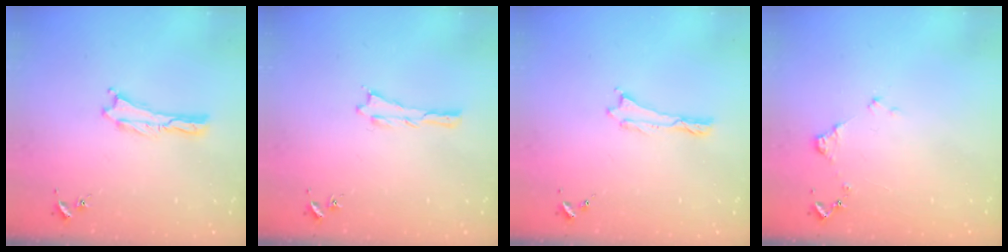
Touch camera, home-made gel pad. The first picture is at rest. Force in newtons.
{"total": 0.0}
{"total": 0.0}
{"total": 1.2, "press": 1.2, "slide": 0.2}